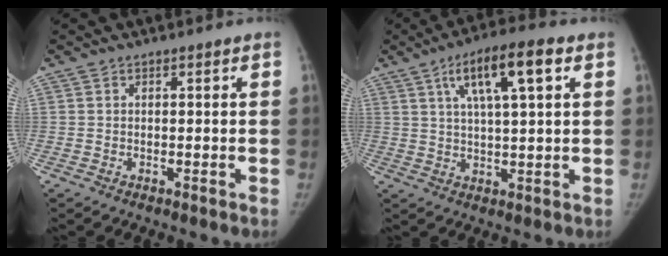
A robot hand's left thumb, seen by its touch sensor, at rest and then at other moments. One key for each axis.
{"total": 11.3, "fx": 4.6, "fy": 2.6, "fz": 10.0, "tx": -0.167, "ty": 0.002, "tz": 0.077}